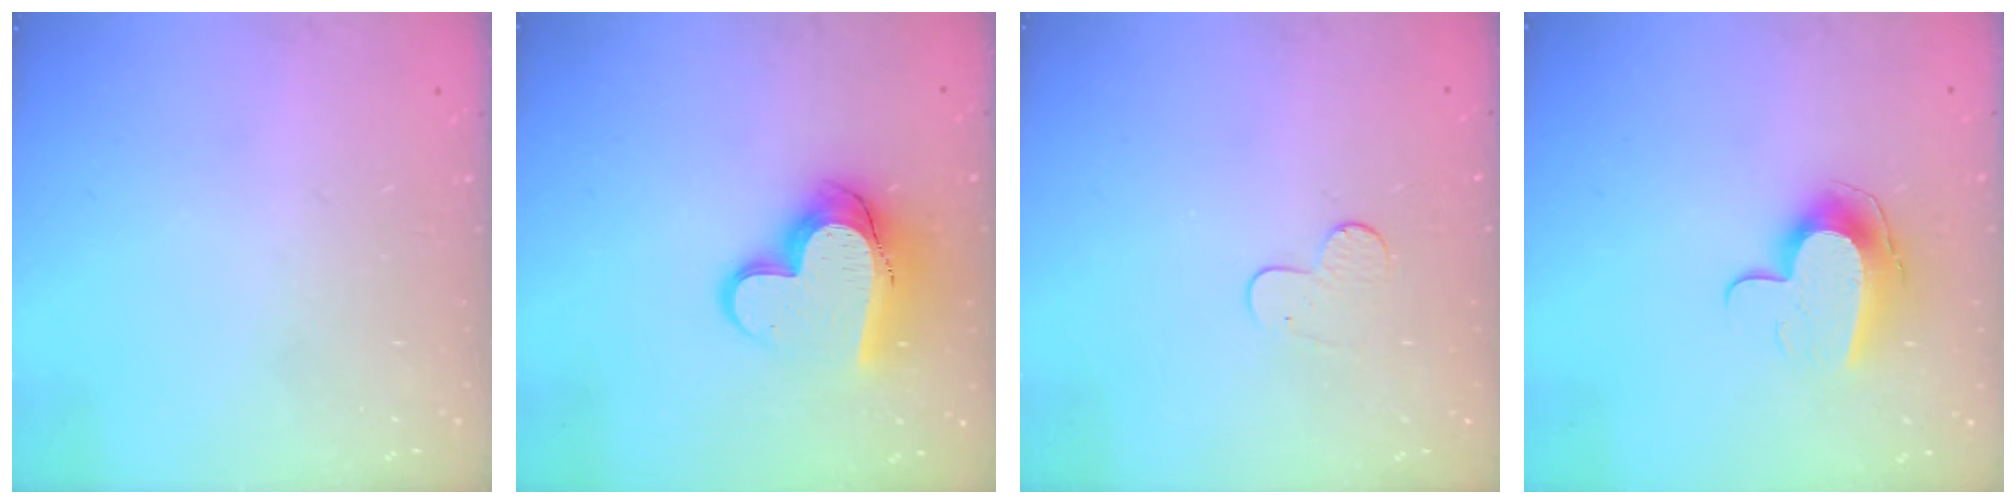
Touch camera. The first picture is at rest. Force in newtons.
{"total": 14.5, "press": 14.5, "slide": 1.2}
{"total": 4.9, "press": 4.8, "slide": 0.5}
{"total": 10.5, "press": 10.5, "slide": 0.5}